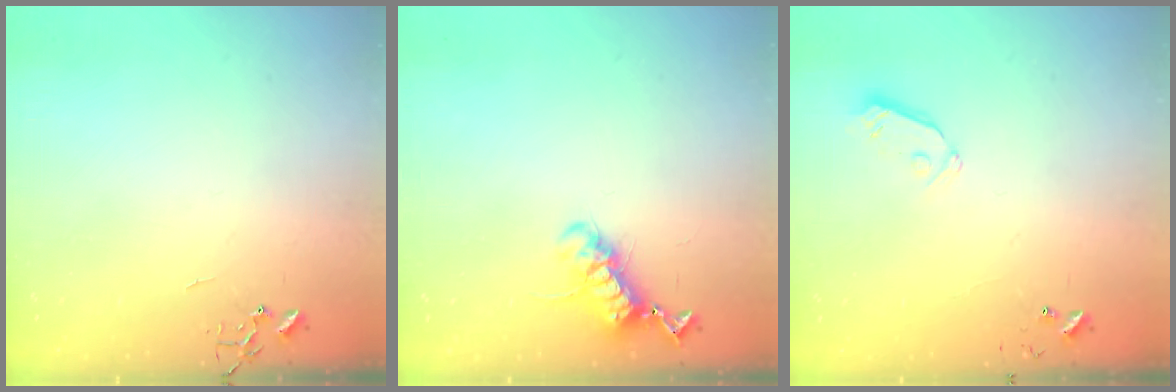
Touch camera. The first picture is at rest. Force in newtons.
{"total": 11.8, "press": 11.7, "slide": 1.4}
{"total": 5.4, "press": 5.3, "slide": 0.9}